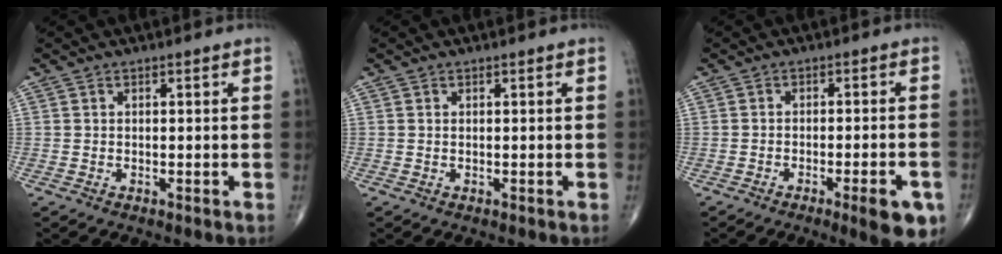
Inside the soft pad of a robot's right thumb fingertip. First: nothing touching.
{"total": 0.0}
{"total": 8.1, "force": [-3.9, 1.9, 6.9], "torque": [-0.080, 0.005, -0.048]}